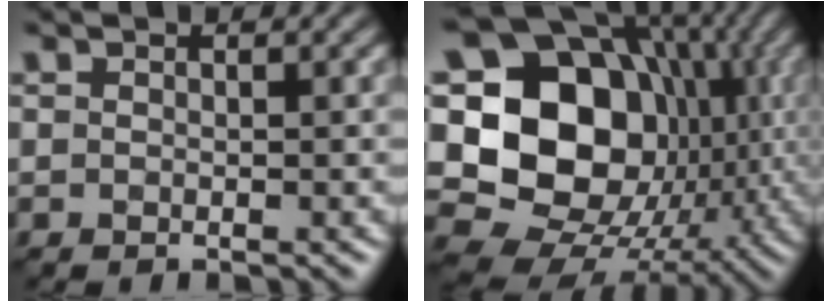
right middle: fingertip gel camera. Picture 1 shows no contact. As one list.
[{"total": 19.4, "force": [1.0, 15.9, 11.0], "torque": [-0.213, 0.008, 0.021]}]